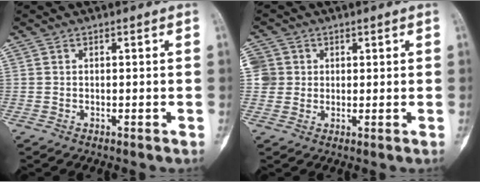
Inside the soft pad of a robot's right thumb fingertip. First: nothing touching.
{"total": 4.4, "force": [0.9, 4.3, 0.2], "torque": [0.035, 0.005, 0.013]}